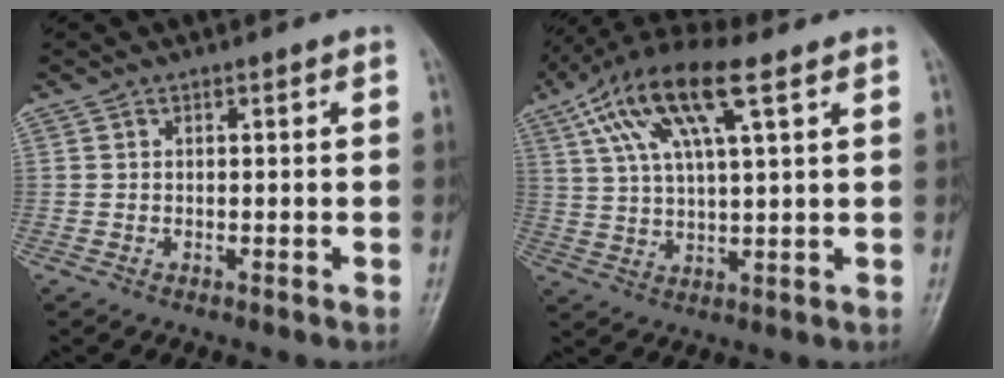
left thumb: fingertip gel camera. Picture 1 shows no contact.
{"total": 14.9, "force": [7.0, 4.7, 12.4], "torque": [-0.241, 0.011, 0.126]}